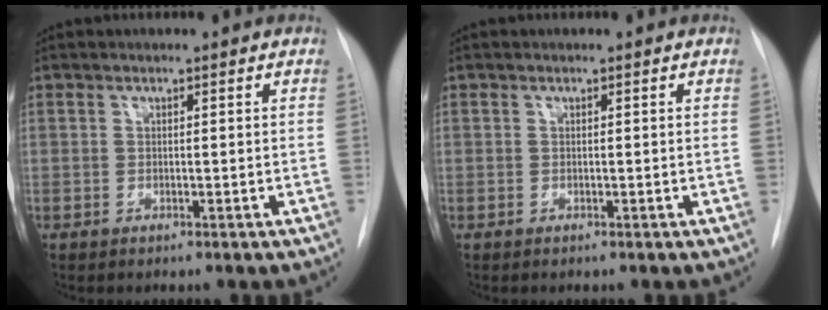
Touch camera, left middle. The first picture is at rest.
{"total": 0.0}